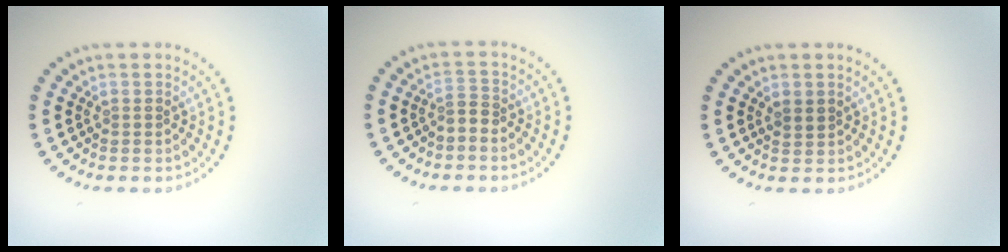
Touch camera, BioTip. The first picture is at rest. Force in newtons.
{"total": 1.2, "press": 0.7, "slide": 1.0}
{"total": 1.1, "press": 0.9, "slide": 0.6}